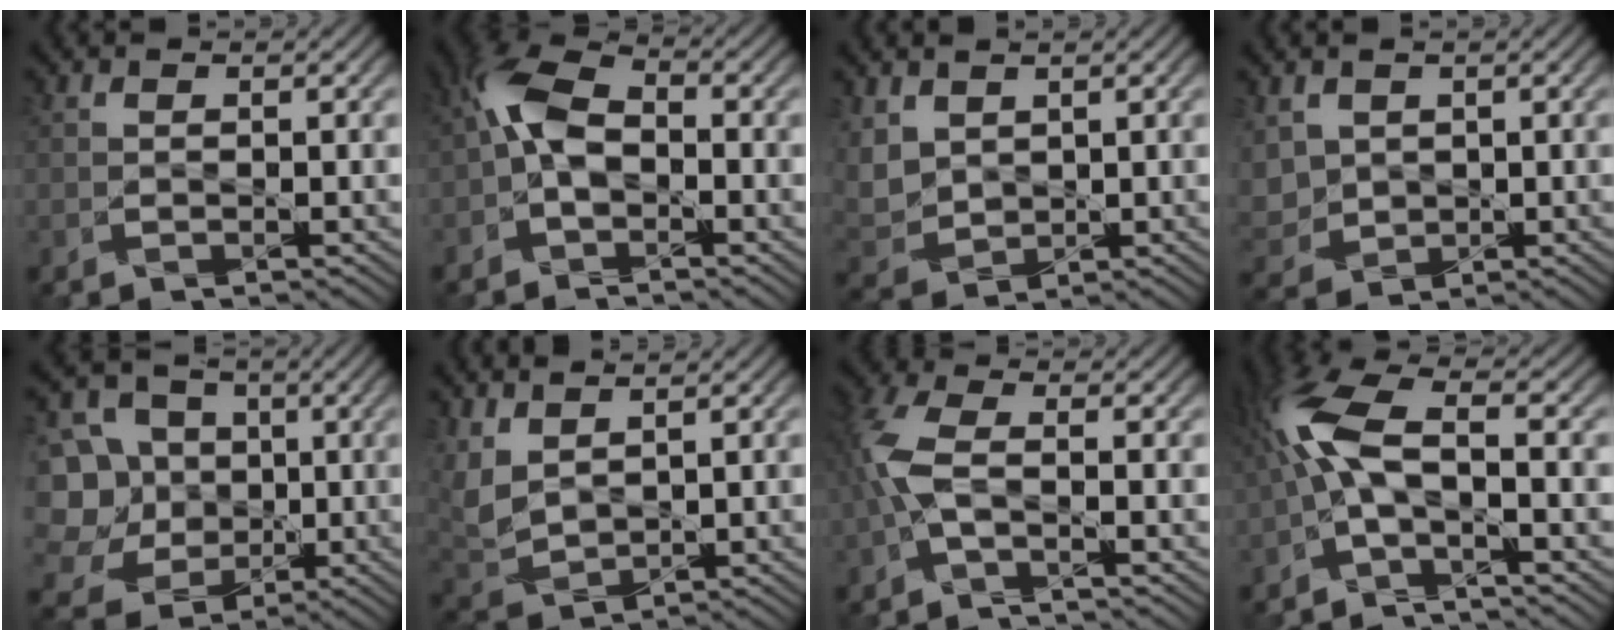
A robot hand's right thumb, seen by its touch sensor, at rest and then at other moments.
{"total": 6.7, "force": [-1.0, 3.6, 5.6], "torque": [-0.133, 0.017, -0.035]}
{"total": 5.6, "force": [2.4, 3.9, 3.1], "torque": [-0.121, 0.005, 0.057]}
{"total": 4.9, "force": [1.2, 4.0, 2.6], "torque": [-0.107, -0.002, 0.027]}
{"total": 13.4, "force": [0.2, 12.2, 5.6], "torque": [-0.235, 0.037, 0.000]}
{"total": 6.2, "force": [3.2, 3.4, 4.2], "torque": [-0.142, 0.006, 0.074]}
{"total": 5.4, "force": [-1.3, 1.8, 4.9], "torque": [-0.145, 0.008, -0.031]}
{"total": 8.6, "force": [-1.3, 2.5, 8.1], "torque": [-0.202, 0.020, -0.042]}